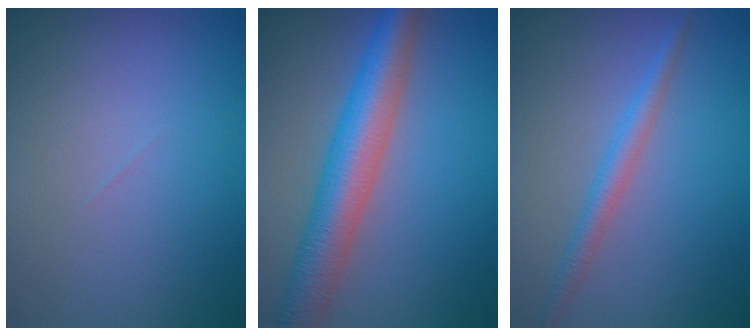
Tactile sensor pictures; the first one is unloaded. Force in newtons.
{"total": 7.3, "press": 7.3, "slide": 0.0}
{"total": 2.3, "press": 2.3, "slide": 0.1}